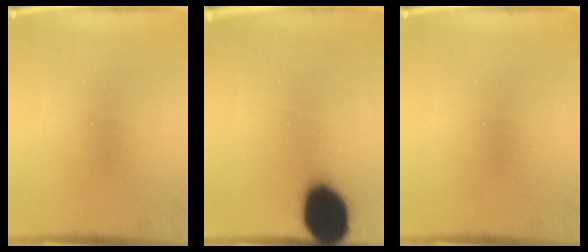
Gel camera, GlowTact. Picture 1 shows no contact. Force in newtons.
{"total": 18.4}
{"total": 0.0}